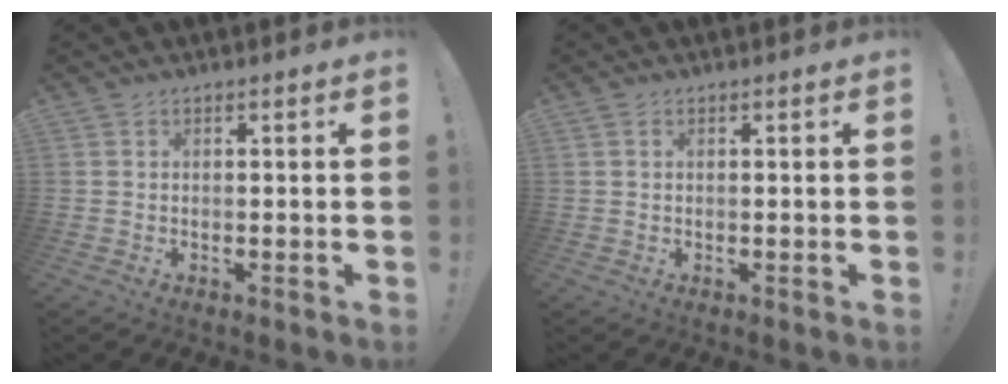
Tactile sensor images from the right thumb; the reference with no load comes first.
{"total": 0.5, "force": [0.3, 0.3, 0.3], "torque": [-0.010, 0.002, 0.006]}